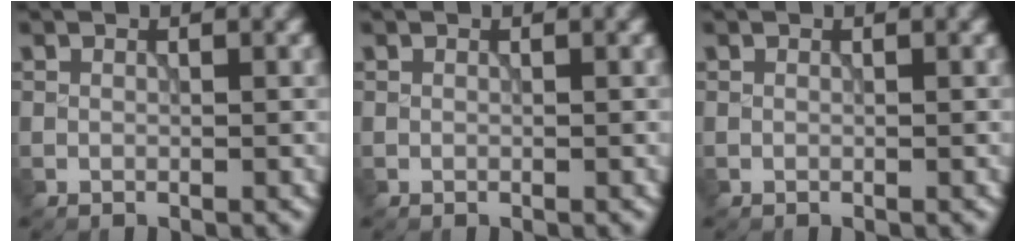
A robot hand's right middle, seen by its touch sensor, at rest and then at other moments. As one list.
[{"total": 0.0}, {"total": 0.0}]